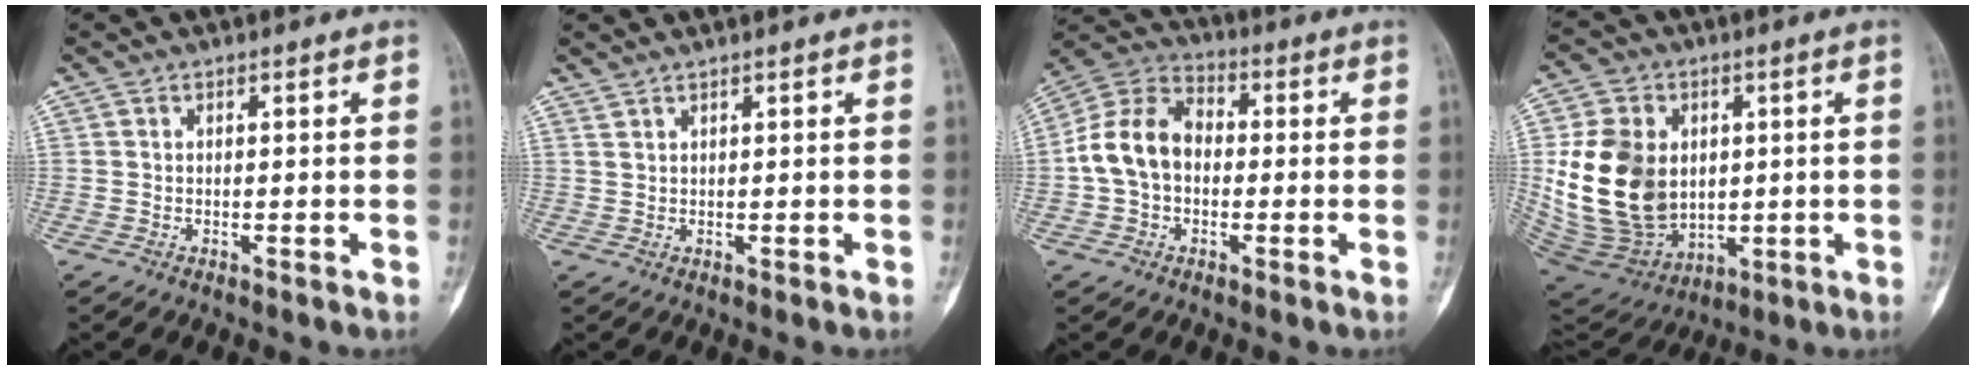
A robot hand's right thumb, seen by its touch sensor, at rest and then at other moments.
{"total": 1.2, "force": [1.1, 0.0, 0.5], "torque": [-0.008, 0.000, 0.024]}
{"total": 11.9, "force": [-0.8, 8.8, 8.0], "torque": [-0.138, 0.039, -0.028]}
{"total": 19.5, "force": [1.5, 14.6, 12.7], "torque": [-0.214, -0.013, 0.051]}